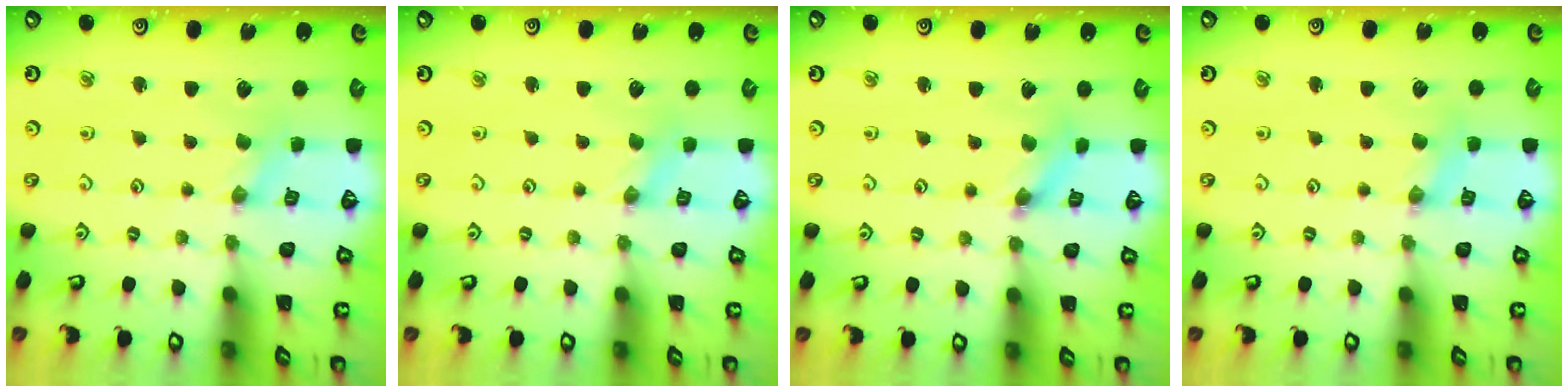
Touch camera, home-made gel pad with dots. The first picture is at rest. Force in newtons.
{"total": 0.0}
{"total": 2.5, "press": 2.5, "slide": 0.1}
{"total": 1.6, "press": 1.6, "slide": 0.2}